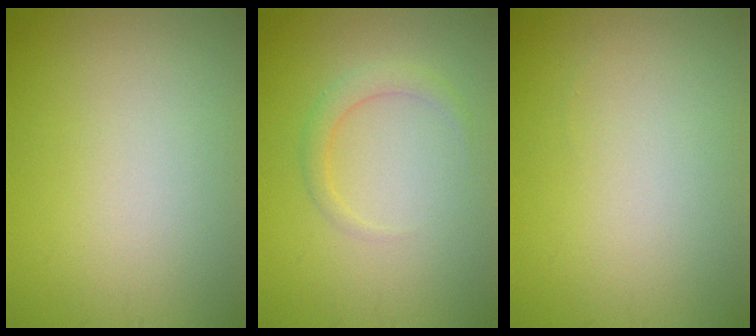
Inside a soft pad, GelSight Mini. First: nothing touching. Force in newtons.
{"total": 1.7, "press": 1.7, "slide": 0.1}
{"total": 0.0}